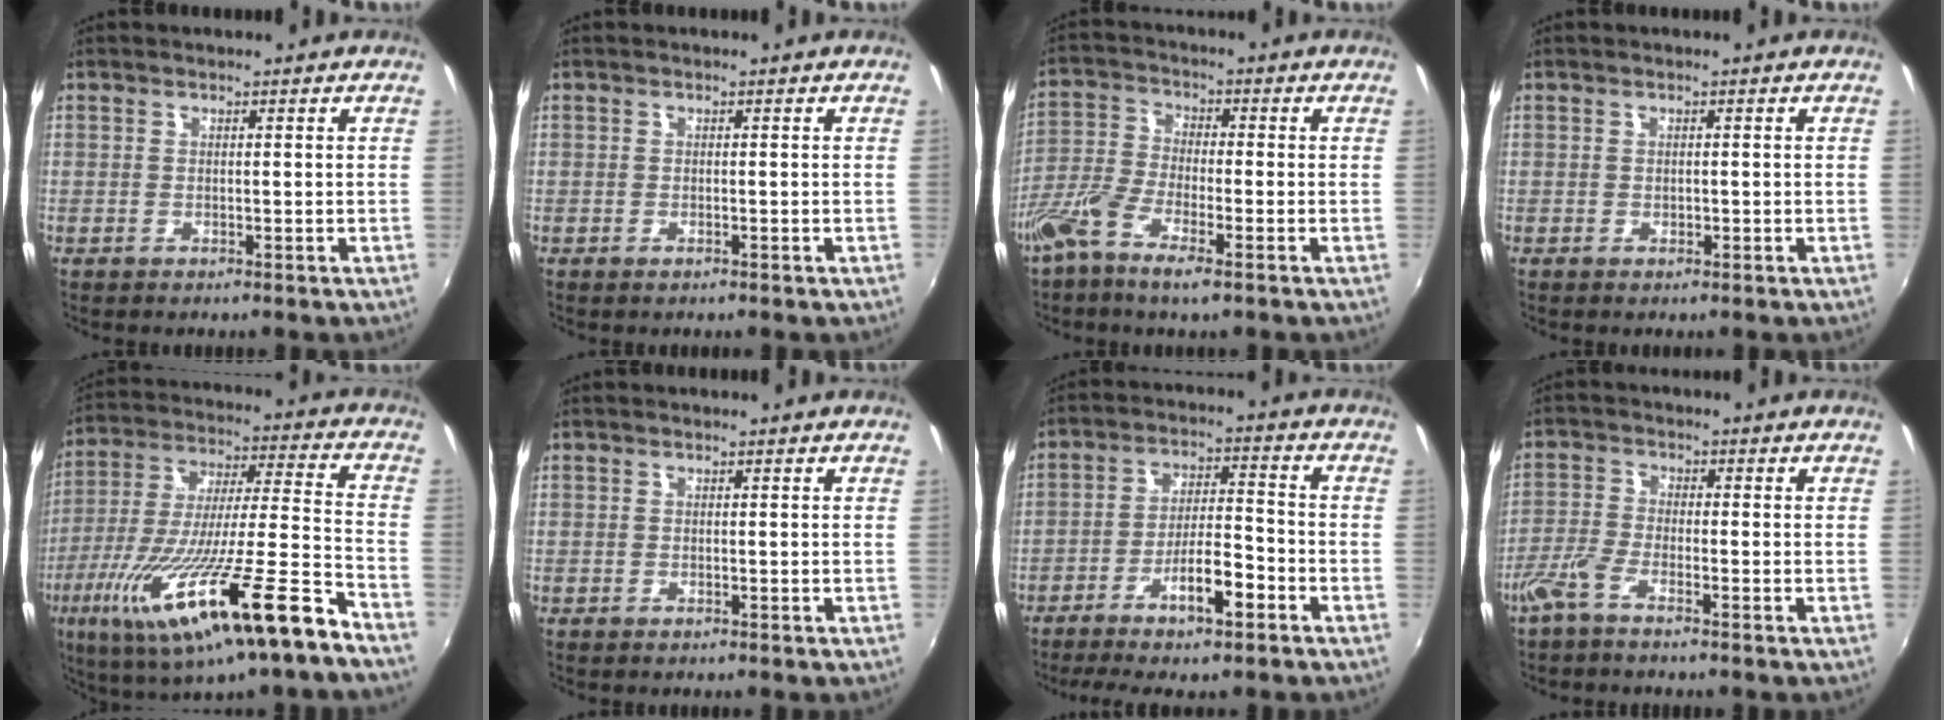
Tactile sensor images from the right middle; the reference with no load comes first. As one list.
[{"total": 0.0}, {"total": 7.7, "force": [-4.8, 1.7, 5.8], "torque": [-0.130, -0.007, -0.102]}, {"total": 0.0}, {"total": 24.2, "force": [-13.7, 1.6, 19.9], "torque": [-0.349, -0.067, -0.229]}, {"total": 0.0}, {"total": 9.2, "force": [-5.5, 1.4, 7.2], "torque": [-0.142, 0.005, -0.093]}, {"total": 3.9, "force": [-2.9, 0.6, 2.5], "torque": [-0.068, -0.001, -0.062]}]